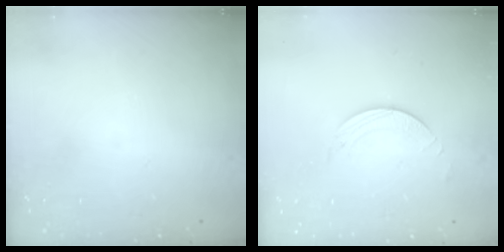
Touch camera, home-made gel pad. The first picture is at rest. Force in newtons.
{"total": 2.0, "press": 2.0, "slide": 0.2}